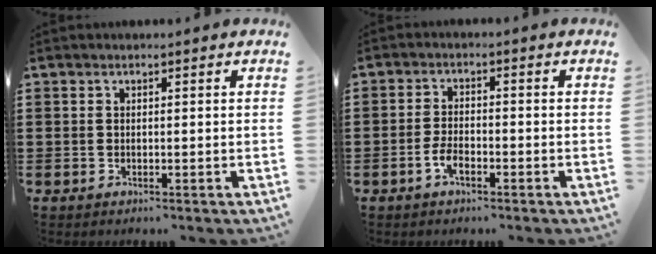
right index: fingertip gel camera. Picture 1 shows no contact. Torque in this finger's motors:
{"motor_torque": [0.26, 1.88, 0.13, 0.06]}